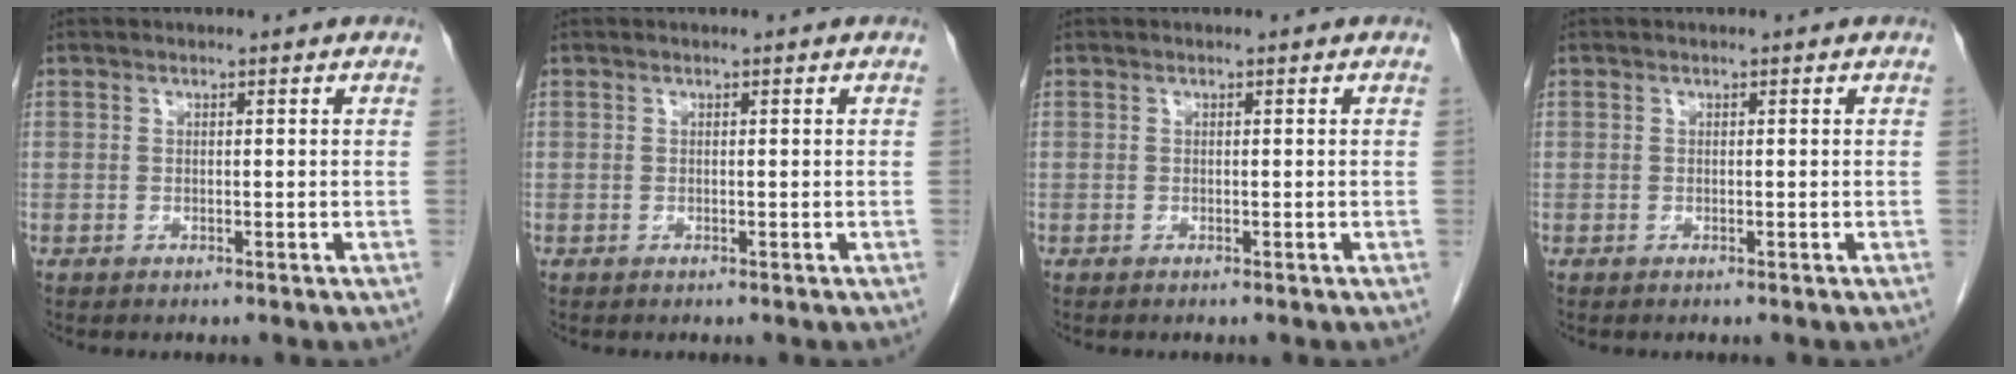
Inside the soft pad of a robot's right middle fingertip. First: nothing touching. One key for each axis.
{"total": 0.0}
{"total": 0.0}
{"total": 0.0}